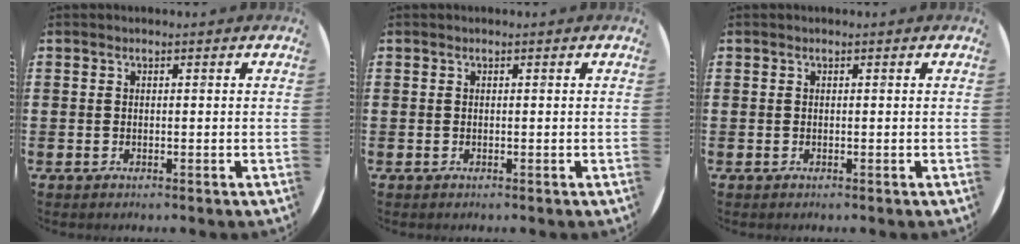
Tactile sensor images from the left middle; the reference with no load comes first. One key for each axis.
{"total": 0.0}
{"total": 0.0}